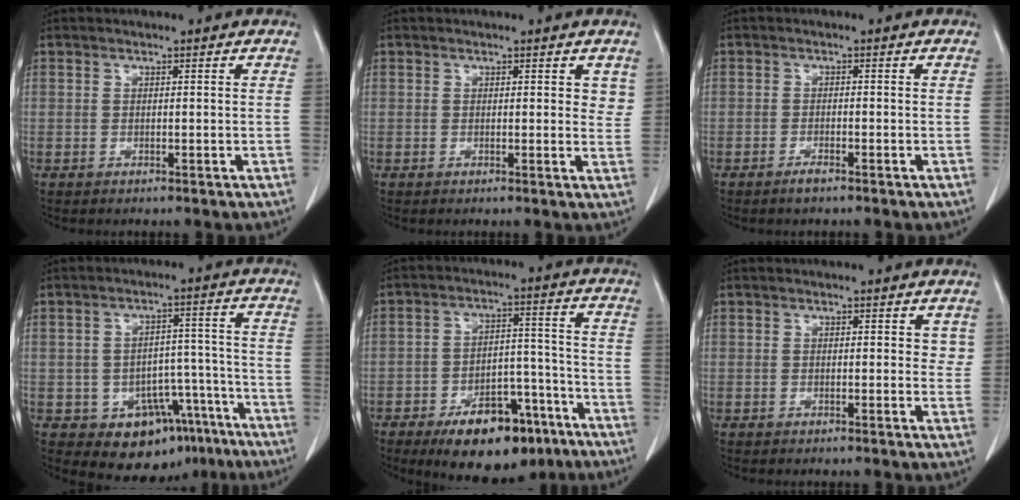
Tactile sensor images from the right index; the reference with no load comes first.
{"total": 2.3, "force": [1.3, 1.2, 1.5], "torque": [-0.005, -0.006, 0.011]}
{"total": 1.3, "force": [-1.0, 0.1, 0.8], "torque": [-0.018, -0.002, -0.016]}
{"total": 11.4, "force": [-6.8, 8.0, 4.2], "torque": [-0.023, 0.050, -0.086]}
{"total": 14.0, "force": [-9.1, 6.4, 8.4], "torque": [-0.114, 0.020, -0.138]}
{"total": 2.1, "force": [1.2, 1.3, 1.1], "torque": [0.001, -0.003, 0.012]}